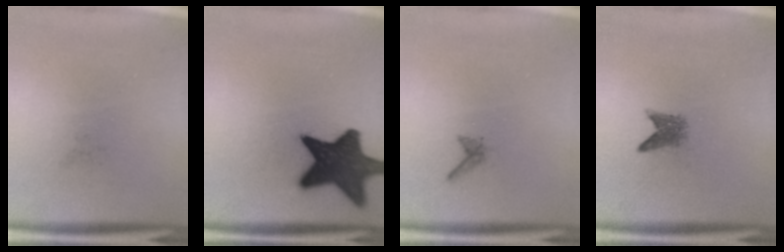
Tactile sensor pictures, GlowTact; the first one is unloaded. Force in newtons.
{"total": 15.2}
{"total": 0.6}
{"total": 2.3}